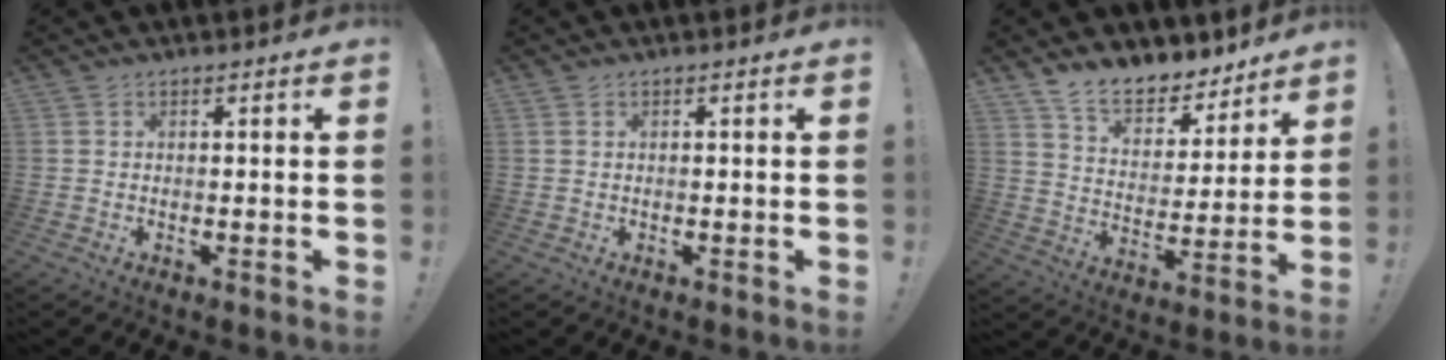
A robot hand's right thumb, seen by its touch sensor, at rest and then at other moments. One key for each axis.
{"total": 0.5, "fx": 0.3, "fy": 0.3, "fz": 0.3, "tx": -0.014, "ty": 0.004, "tz": 0.008}
{"total": 11.2, "fx": 9.5, "fy": 4.7, "fz": 3.6, "tx": -0.066, "ty": -0.072, "tz": 0.176}